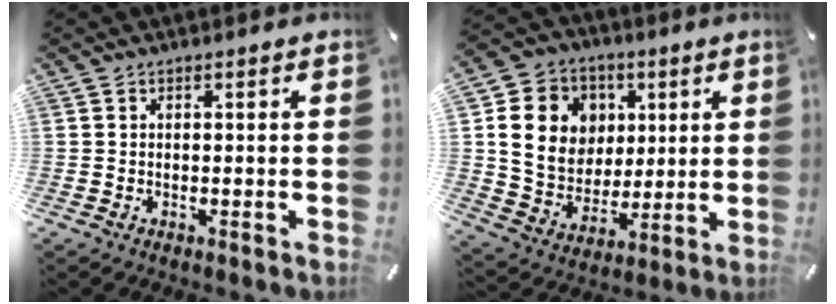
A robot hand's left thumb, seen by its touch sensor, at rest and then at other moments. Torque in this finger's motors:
{"motor_torque": [0.65, 0.64, 0.91, 0.21, 0.18]}